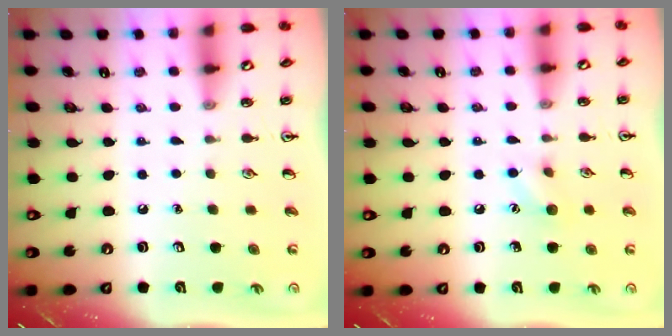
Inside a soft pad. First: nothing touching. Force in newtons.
{"total": 6.7, "press": 6.4, "slide": 2.0}